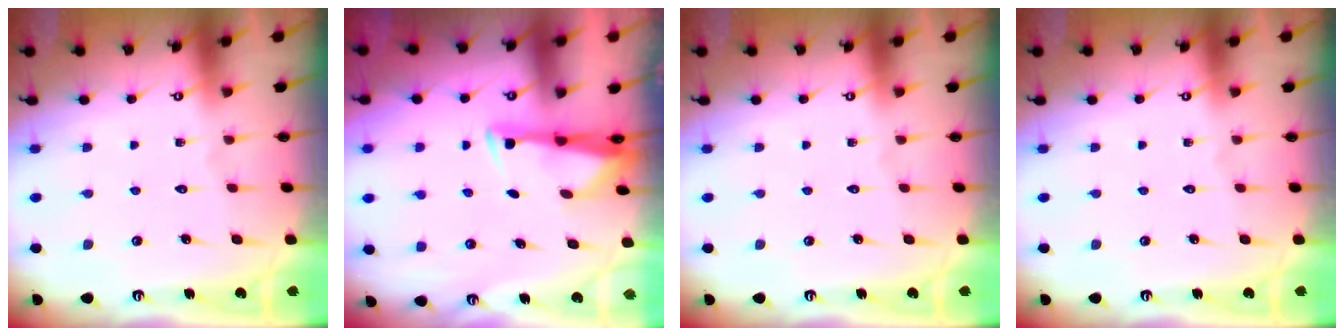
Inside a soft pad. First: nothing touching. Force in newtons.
{"total": 3.3, "press": 3.2, "slide": 0.9}
{"total": 0.0}
{"total": 0.0}